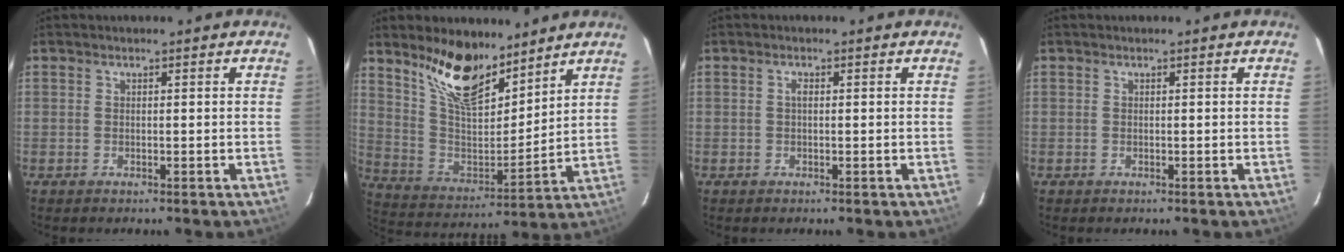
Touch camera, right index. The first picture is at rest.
{"total": 15.5, "force": [11.4, 6.0, 8.6], "torque": [-0.165, -0.007, 0.220]}
{"total": 0.8, "force": [0.1, 0.3, 0.7], "torque": [-0.014, 0.004, -0.001]}
{"total": 0.0}